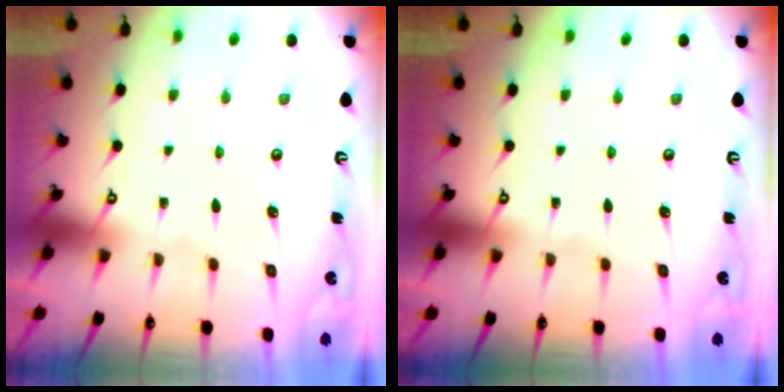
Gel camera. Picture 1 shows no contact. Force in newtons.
{"total": 0.0}